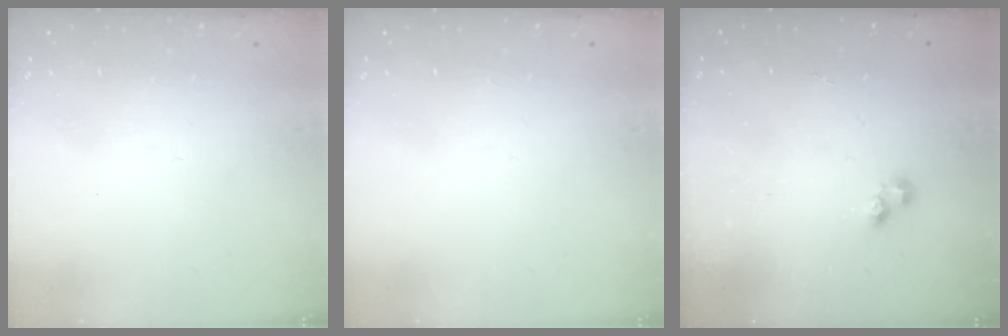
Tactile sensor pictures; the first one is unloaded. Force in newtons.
{"total": 0.0}
{"total": 2.3, "press": 2.2, "slide": 0.3}